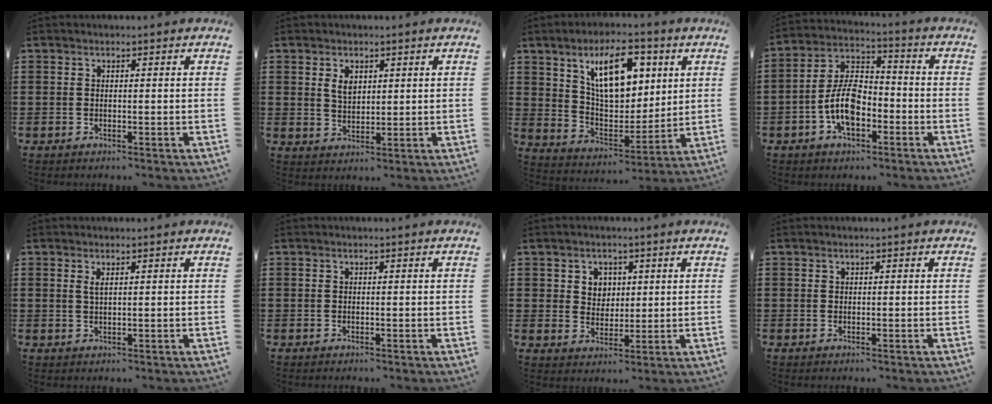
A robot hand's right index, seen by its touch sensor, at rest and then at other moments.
{"total": 3.1, "force": [1.3, 1.9, 2.0], "torque": [-0.038, 0.003, 0.021]}
{"total": 12.4, "force": [5.4, 6.3, 9.1], "torque": [-0.164, 0.002, 0.094]}
{"total": 8.5, "force": [-3.1, 4.6, 6.4], "torque": [-0.149, 0.005, -0.064]}
{"total": 1.3, "force": [0.6, 0.4, 1.1], "torque": [-0.024, 0.003, 0.009]}
{"total": 0.0}
{"total": 3.6, "force": [1.5, 3.2, 0.7], "torque": [-0.021, 0.010, 0.024]}
{"total": 0.0}